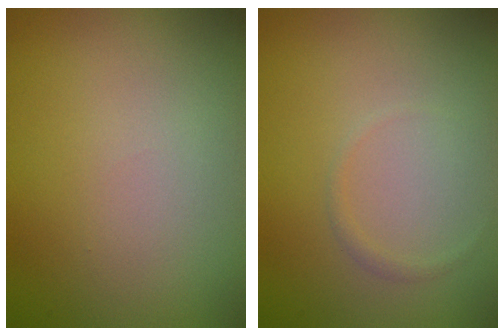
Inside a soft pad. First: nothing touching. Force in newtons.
{"total": 0.6, "press": 0.6, "slide": 0.1}